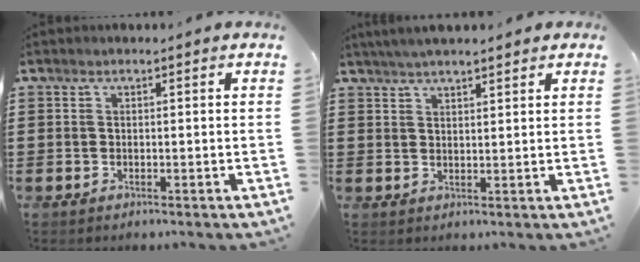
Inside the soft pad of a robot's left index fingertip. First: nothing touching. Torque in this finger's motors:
{"motor_torque": [2.14, 0.00, 0.90, 0.21]}